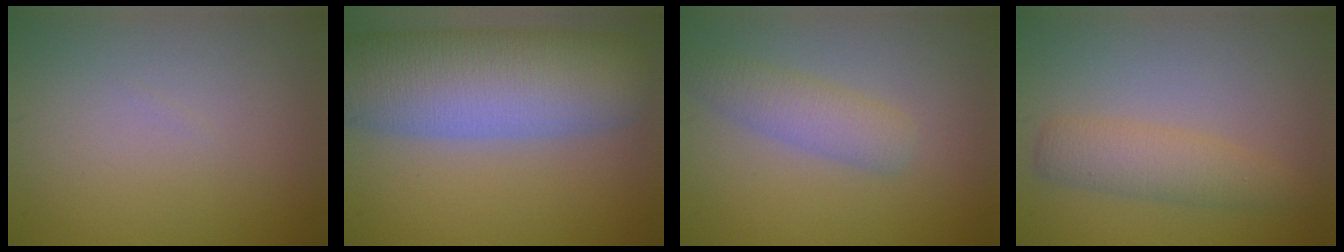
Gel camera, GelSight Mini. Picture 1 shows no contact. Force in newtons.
{"total": 12.3, "press": 12.2, "slide": 0.9}
{"total": 3.0, "press": 3.0, "slide": 0.2}
{"total": 3.2, "press": 3.2, "slide": 0.1}